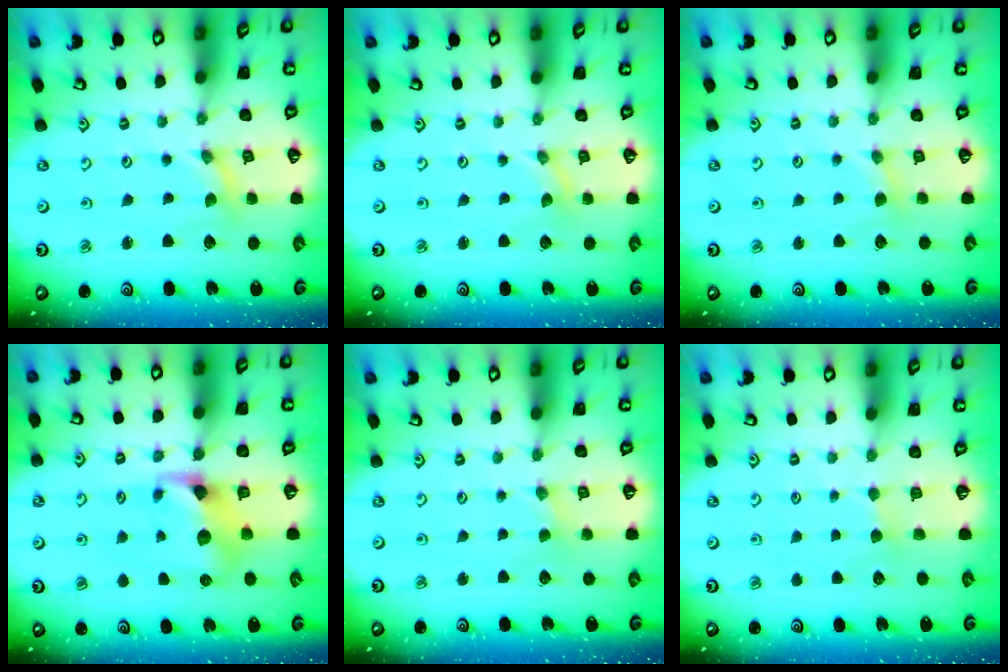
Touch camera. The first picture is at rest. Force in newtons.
{"total": 0.0}
{"total": 1.9, "press": 1.8, "slide": 0.4}
{"total": 8.6, "press": 8.5, "slide": 1.2}
{"total": 1.1, "press": 1.1, "slide": 0.2}
{"total": 2.9, "press": 2.9, "slide": 0.5}